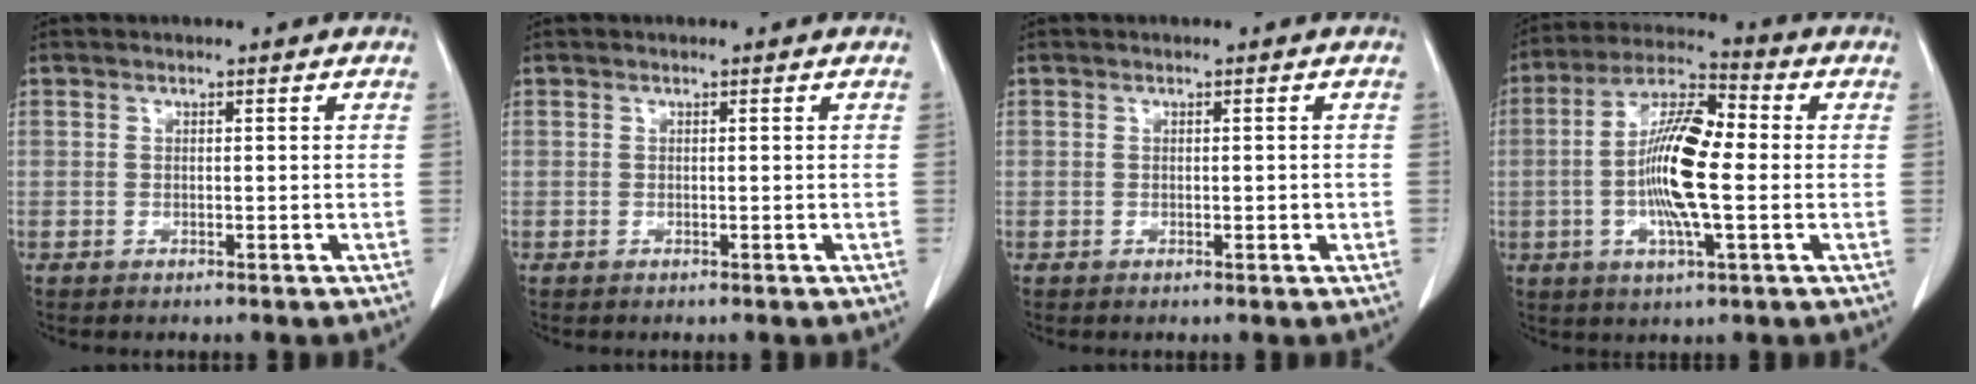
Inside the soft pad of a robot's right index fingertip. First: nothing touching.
{"total": 0.0}
{"total": 0.9, "force": [-0.1, 0.4, 0.8], "torque": [-0.010, 0.000, 0.004]}
{"total": 13.0, "force": [-0.9, 2.5, 12.8], "torque": [-0.244, 0.008, -0.020]}